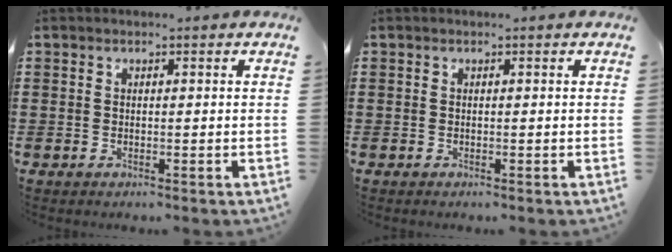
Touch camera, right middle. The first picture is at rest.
{"total": 0.0}